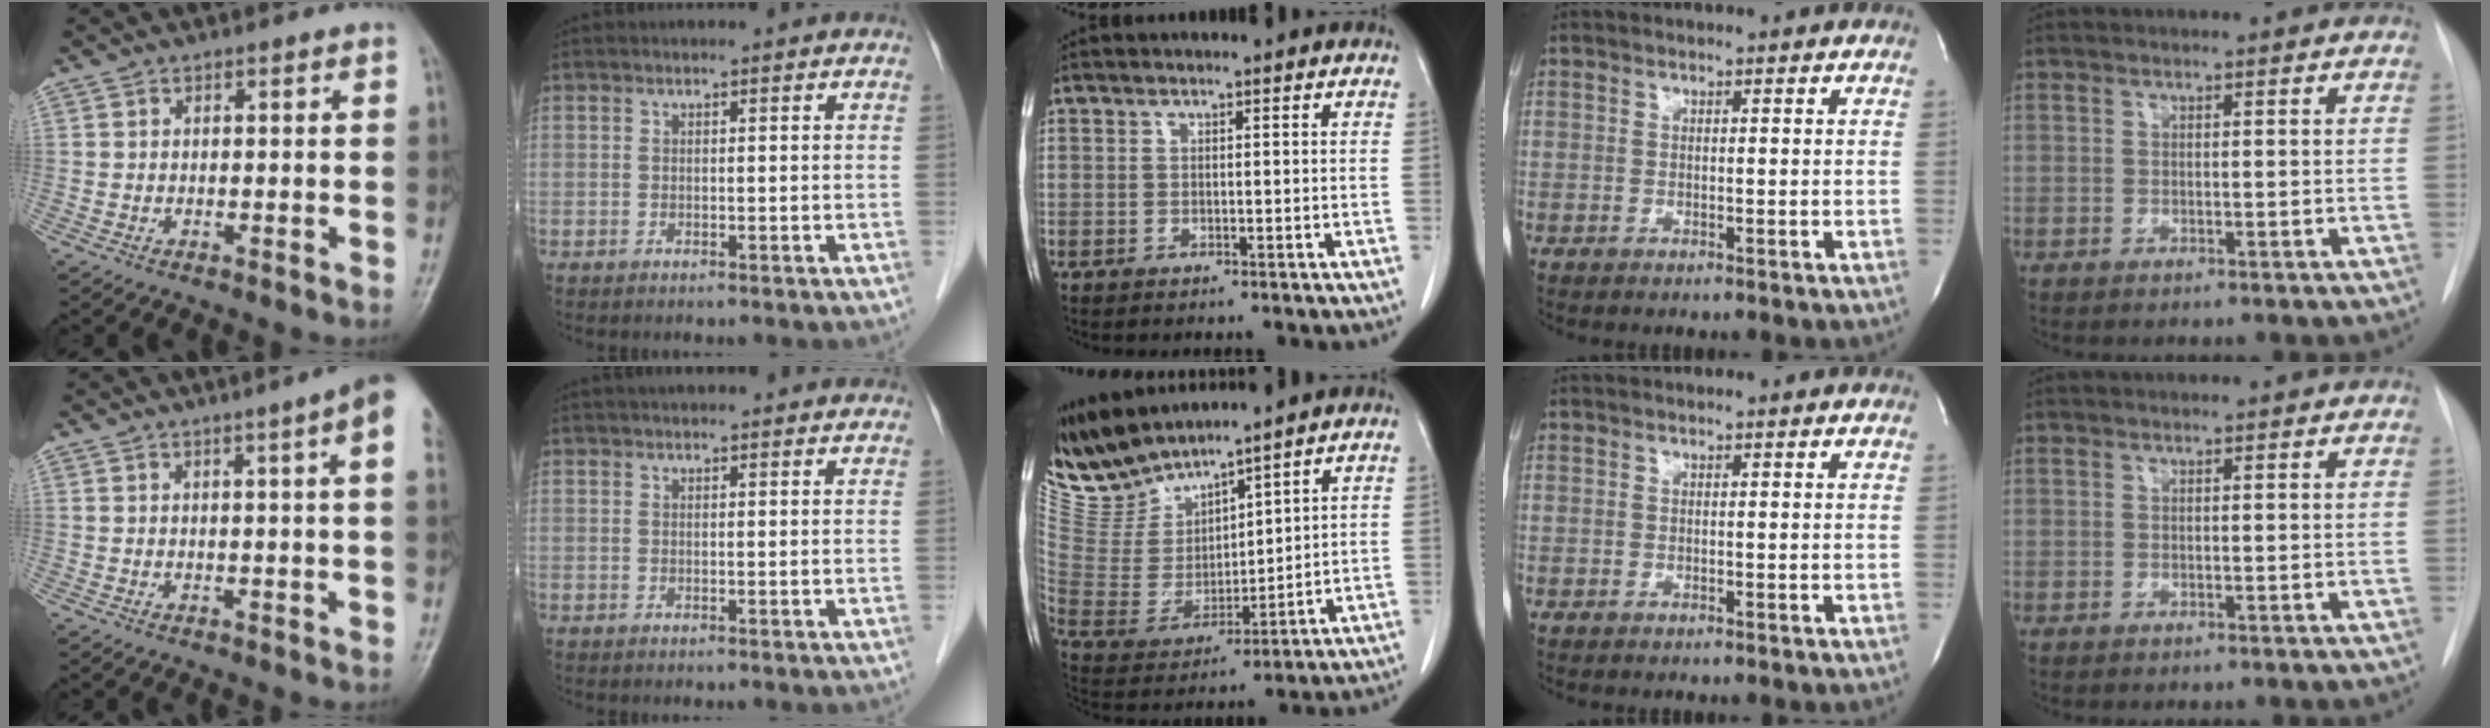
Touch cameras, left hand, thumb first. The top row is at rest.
{"thumb": {"total": 7.7, "force": [3.8, -0.2, 6.7], "torque": [-0.081, 0.004, 0.037]}, "index": {"total": 9.3, "force": [8.4, 1.7, 3.6], "torque": [-0.041, 0.028, 0.095]}, "middle": {"total": 10.0, "force": [9.8, 1.3, 1.6], "torque": [-0.058, 0.001, 0.219]}}